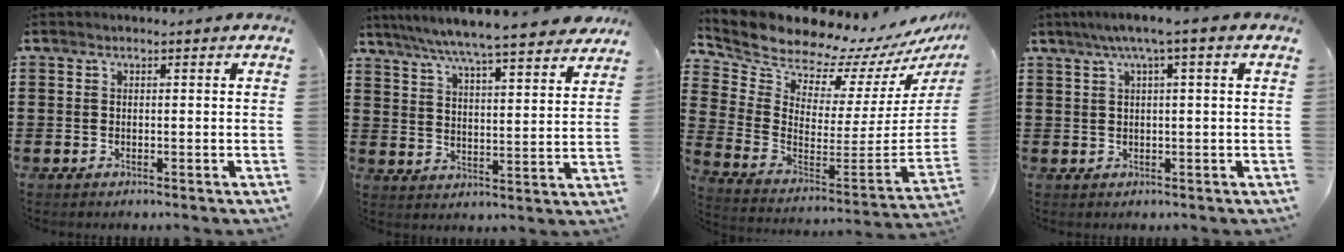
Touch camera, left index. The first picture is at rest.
{"total": 6.5, "force": [6.0, -0.6, 2.6], "torque": [-0.076, -0.039, 0.100]}
{"total": 9.6, "force": [9.5, 1.0, 0.9], "torque": [-0.069, -0.100, 0.159]}
{"total": 3.2, "force": [1.1, -0.3, 3.0], "torque": [-0.057, -0.002, 0.016]}